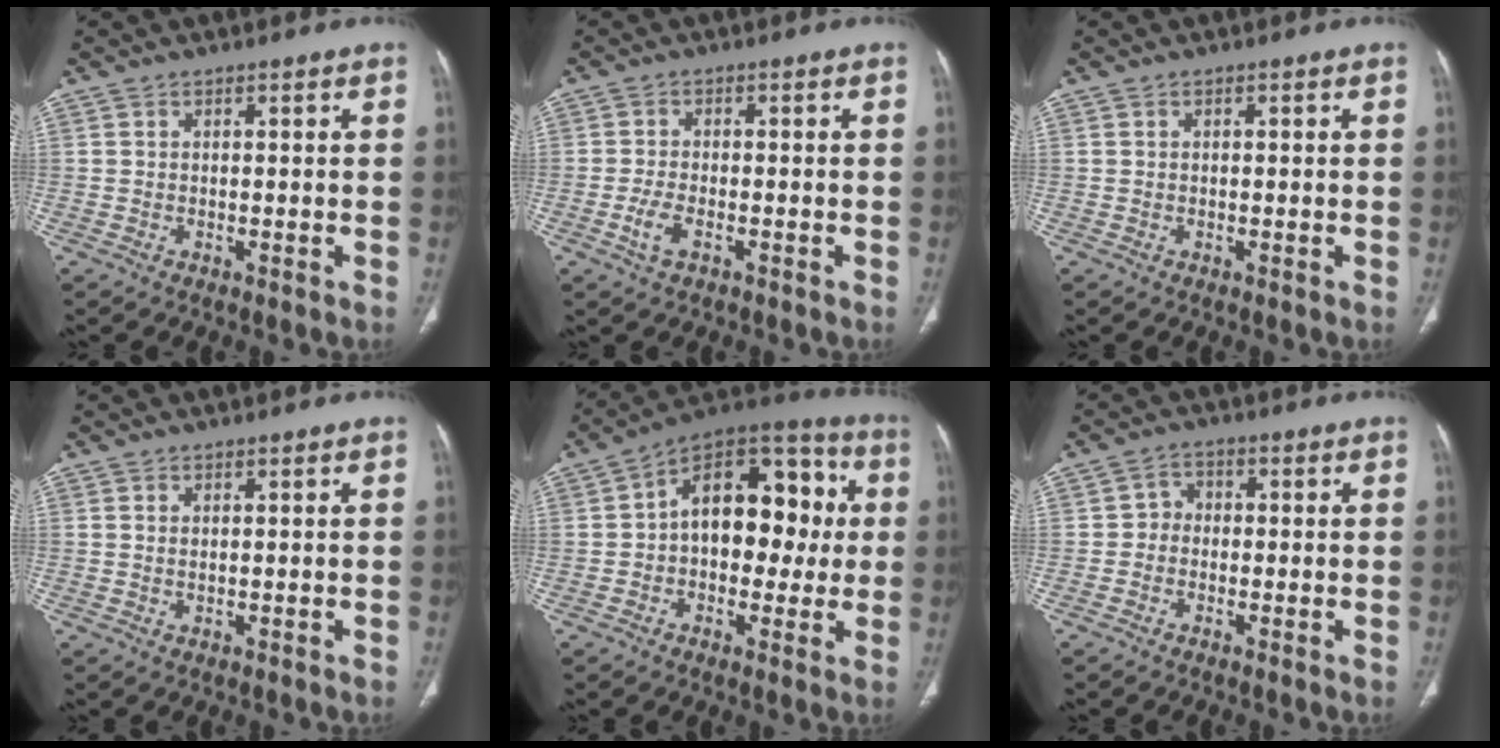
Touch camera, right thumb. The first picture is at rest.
{"total": 3.5, "force": [-1.5, 1.7, 2.7], "torque": [-0.061, 0.007, -0.029]}
{"total": 0.0}
{"total": 0.8, "force": [0.4, 0.3, 0.6], "torque": [-0.013, -0.001, 0.010]}
{"total": 18.7, "force": [1.6, 11.8, 14.4], "torque": [-0.162, 0.048, 0.015]}
{"total": 3.0, "force": [-0.5, 2.6, 1.3], "torque": [-0.002, 0.012, -0.020]}